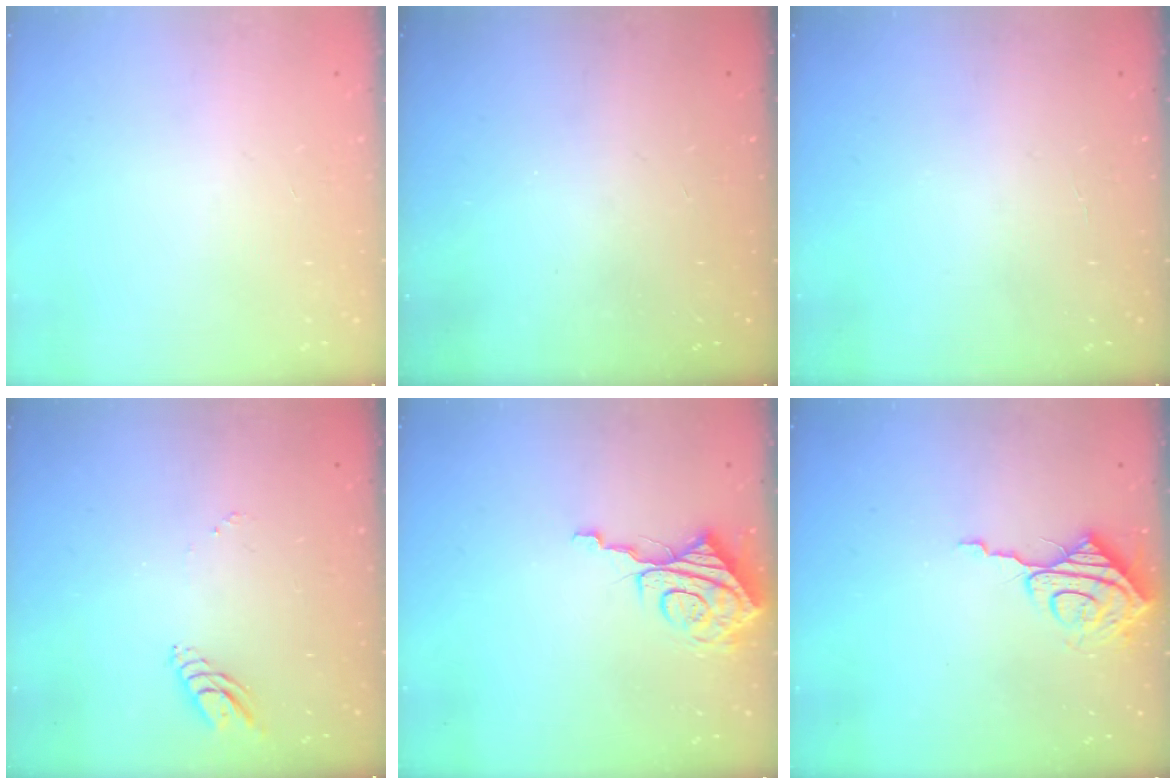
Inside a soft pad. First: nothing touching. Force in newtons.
{"total": 0.0}
{"total": 1.8, "press": 1.8, "slide": 0.2}
{"total": 5.8, "press": 5.8, "slide": 0.4}
{"total": 9.8, "press": 9.7, "slide": 1.1}
{"total": 8.7, "press": 8.7, "slide": 0.5}